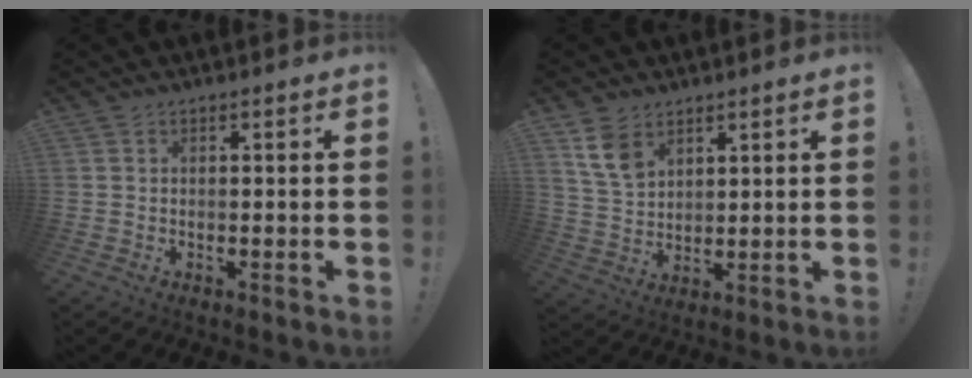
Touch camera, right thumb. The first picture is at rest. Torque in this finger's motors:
{"motor_torque": [0.08, 0.18, 0.42, 0.67, -0.02]}